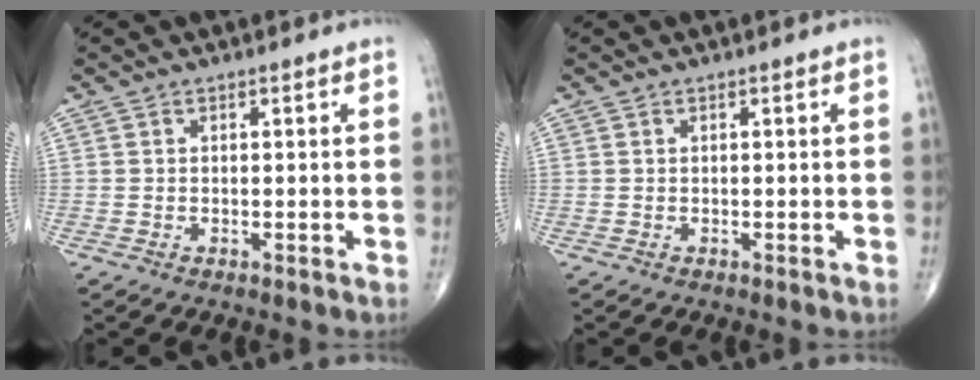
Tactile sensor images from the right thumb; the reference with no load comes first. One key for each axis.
{"total": 0.0}